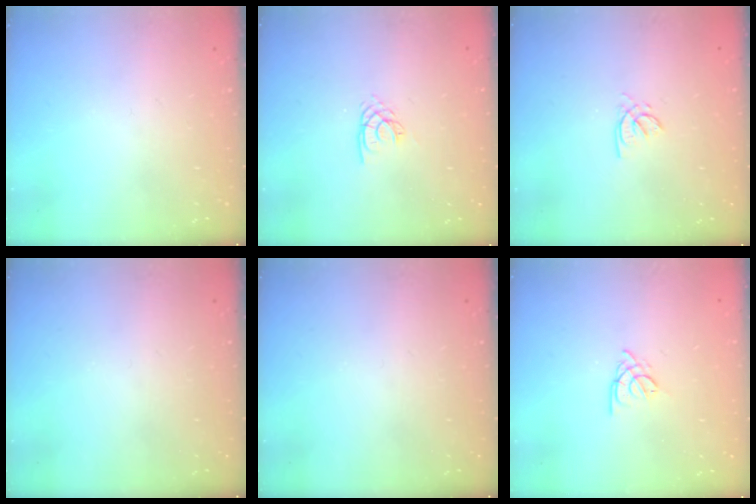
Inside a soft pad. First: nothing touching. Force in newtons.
{"total": 2.1, "press": 2.1, "slide": 0.3}
{"total": 1.4, "press": 1.4, "slide": 0.2}
{"total": 0.0}
{"total": 0.0}
{"total": 2.5, "press": 2.5, "slide": 0.7}